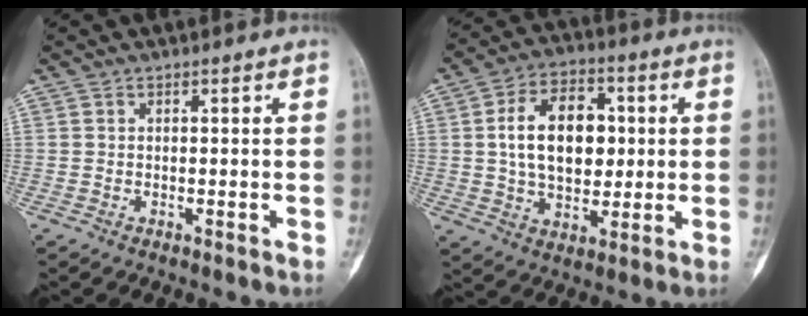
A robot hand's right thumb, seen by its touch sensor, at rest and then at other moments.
{"total": 15.1, "force": [2.0, 9.7, 11.4], "torque": [-0.159, 0.005, 0.031]}